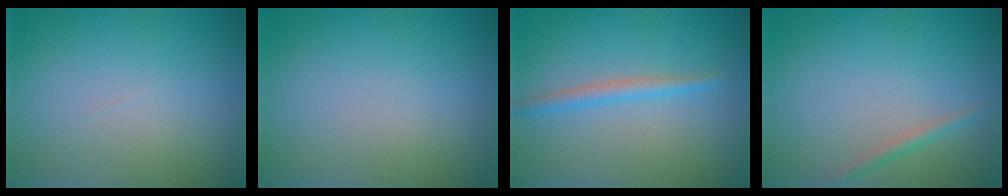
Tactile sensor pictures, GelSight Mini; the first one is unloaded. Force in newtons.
{"total": 0.0}
{"total": 1.8, "press": 1.8, "slide": 0.1}
{"total": 1.1, "press": 1.1, "slide": 0.0}